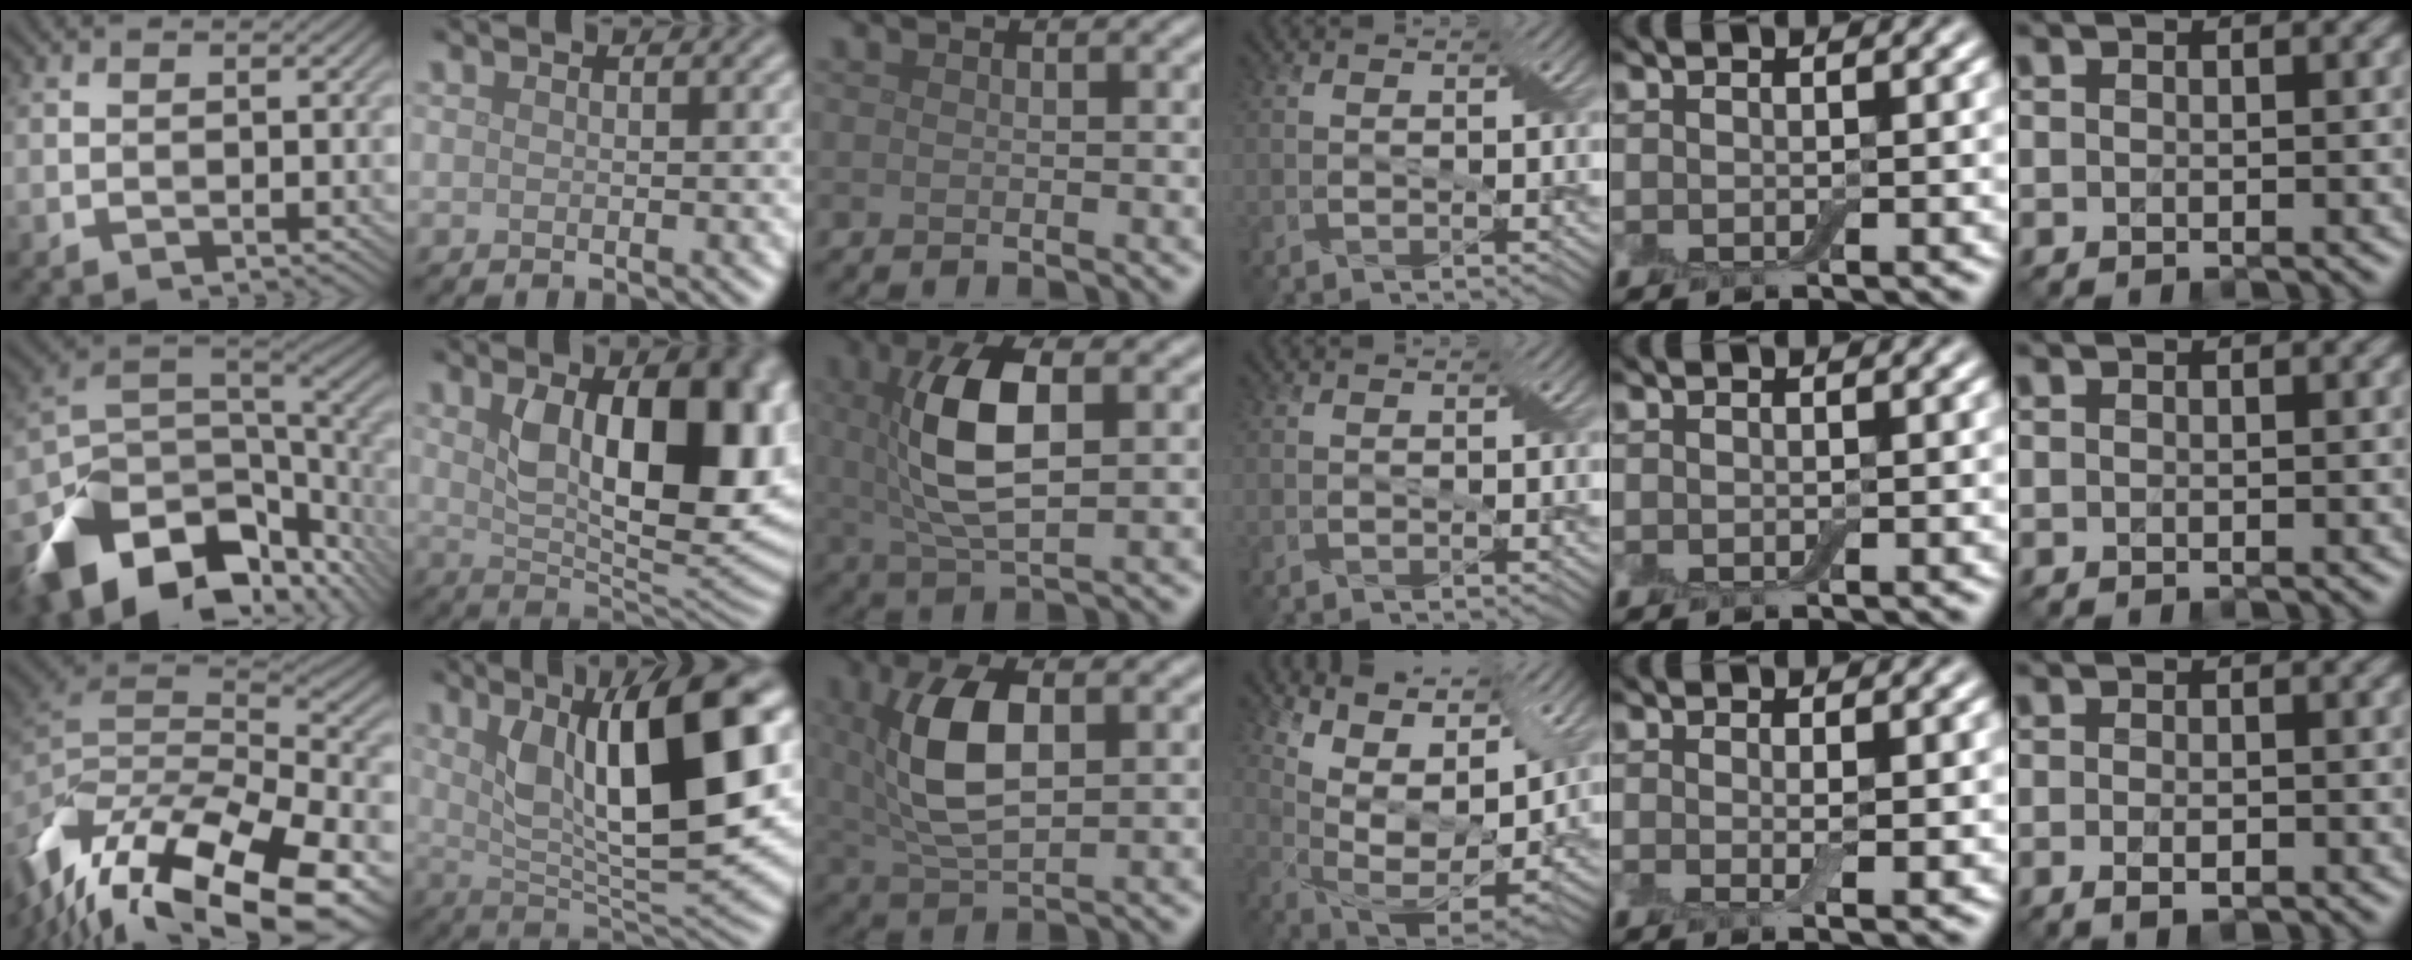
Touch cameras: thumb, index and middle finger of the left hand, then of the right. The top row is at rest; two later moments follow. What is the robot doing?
{"motion": "wrap", "object": "bandage"}